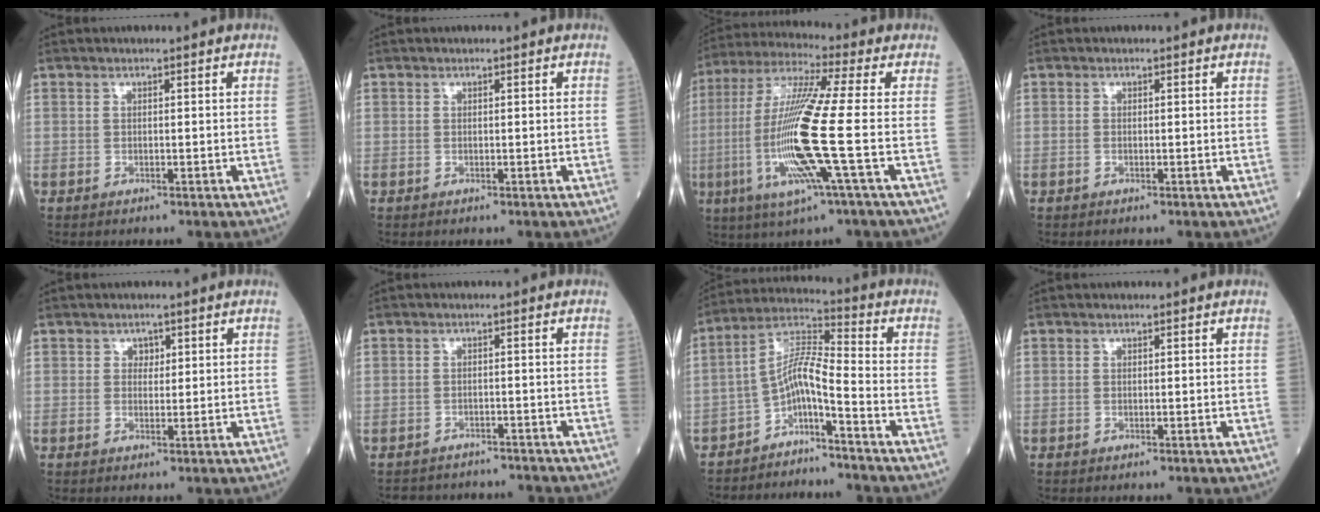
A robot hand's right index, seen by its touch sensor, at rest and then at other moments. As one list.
[{"total": 0.0}, {"total": 16.2, "force": [-3.3, -0.6, 15.9], "torque": [-0.335, -0.011, -0.074]}, {"total": 0.0}, {"total": 1.3, "force": [0.6, 1.0, 0.6], "torque": [-0.003, 0.000, 0.008]}, {"total": 7.1, "force": [-6.8, 2.2, 0.3], "torque": [-0.003, 0.012, -0.083]}, {"total": 6.6, "force": [-4.2, 0.4, 5.0], "torque": [-0.095, 0.027, -0.078]}, {"total": 0.0}]